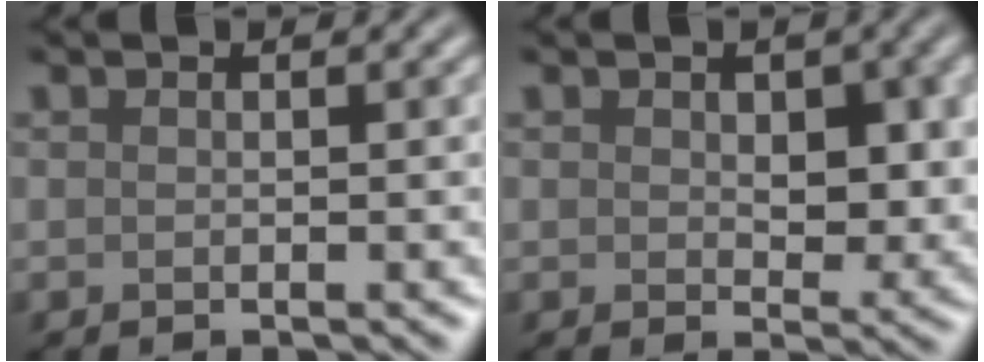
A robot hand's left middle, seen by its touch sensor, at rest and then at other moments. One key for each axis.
{"total": 4.0, "fx": 0.7, "fy": 2.4, "fz": 3.1, "tx": -0.042, "ty": -0.008, "tz": 0.013}